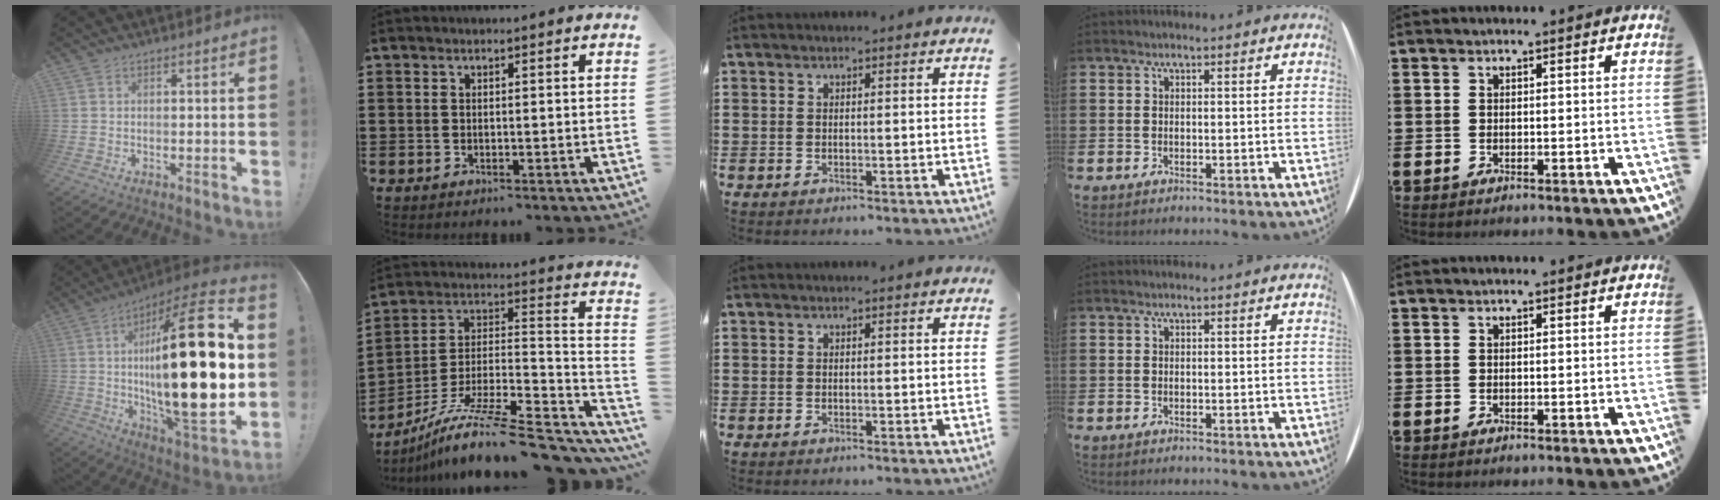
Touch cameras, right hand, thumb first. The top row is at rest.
{"thumb": {"total": 36.0, "force": [1.5, 11.1, 34.2], "torque": [-0.586, -0.003, 0.023]}, "index": {"total": 12.9, "force": [-9.5, 2.2, 8.3], "torque": [-0.130, 0.015, -0.164]}}